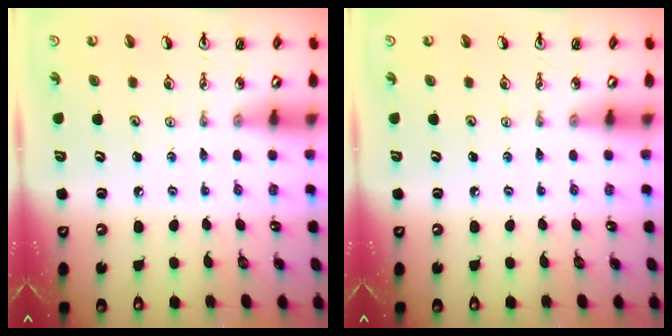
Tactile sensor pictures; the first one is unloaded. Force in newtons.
{"total": 0.0}